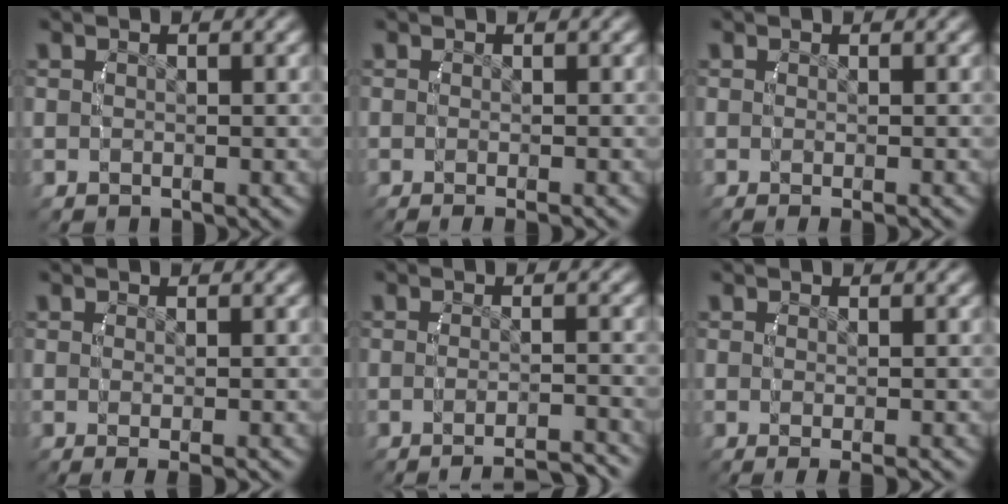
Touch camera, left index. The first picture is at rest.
{"total": 1.7, "force": [-1.4, 0.1, 1.1], "torque": [-0.011, -0.002, -0.018]}
{"total": 1.6, "force": [-1.1, 0.0, 1.1], "torque": [-0.012, -0.001, -0.013]}
{"total": 2.5, "force": [-1.6, 0.3, 1.9], "torque": [-0.022, -0.004, -0.018]}
{"total": 8.1, "force": [-7.5, 1.4, 2.5], "torque": [-0.025, -0.021, -0.106]}
{"total": 2.8, "force": [-1.9, 0.4, 2.0], "torque": [-0.024, -0.006, -0.022]}